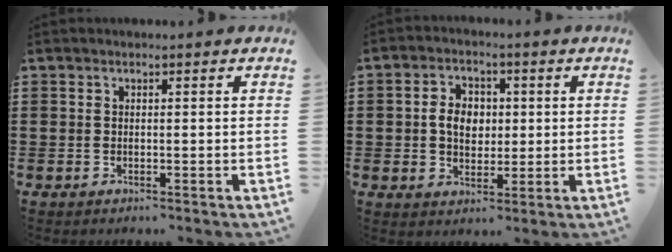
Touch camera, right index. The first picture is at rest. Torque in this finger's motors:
{"motor_torque": [1.01, 1.13, 0.17, 0.04]}